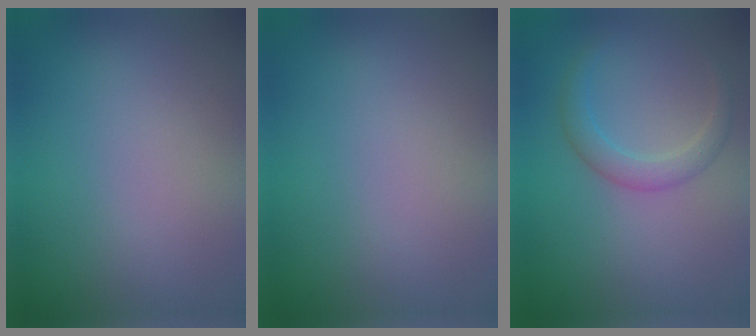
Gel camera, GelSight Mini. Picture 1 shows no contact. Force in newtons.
{"total": 0.0}
{"total": 2.2, "press": 2.2, "slide": 0.1}